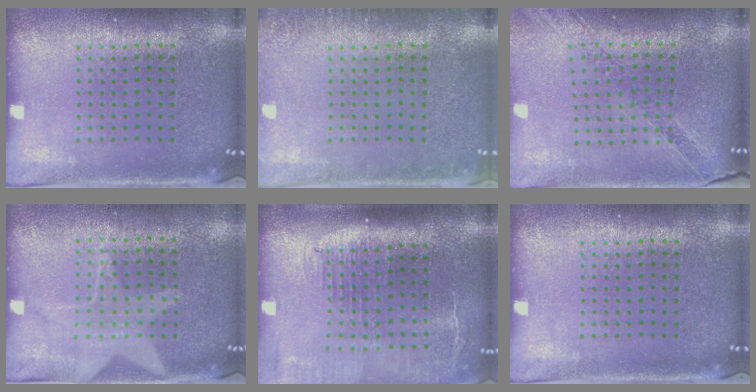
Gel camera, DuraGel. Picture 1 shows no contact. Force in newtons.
{"total": 1.3, "press": 1.3, "slide": 0.2}
{"total": 1.1, "press": 1.1, "slide": 0.1}
{"total": 1.0, "press": 0.9, "slide": 0.4}
{"total": 2.1, "press": 1.7, "slide": 1.2}
{"total": 0.0}